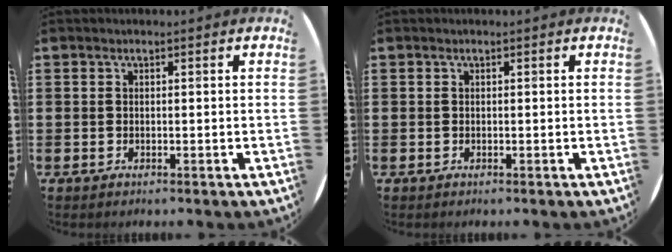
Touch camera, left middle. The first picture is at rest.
{"total": 0.0}